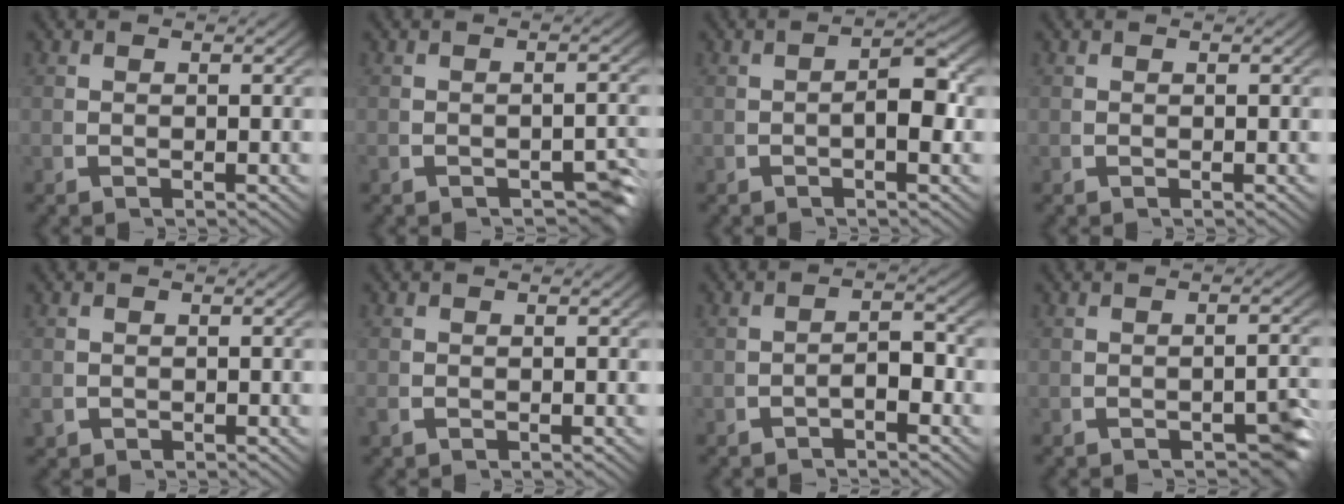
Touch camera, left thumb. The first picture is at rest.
{"total": 2.5, "force": [-1.9, 1.0, 1.2], "torque": [-0.006, -0.004, -0.027]}
{"total": 3.4, "force": [-0.3, 1.2, 3.2], "torque": [-0.047, 0.004, -0.007]}
{"total": 0.0}
{"total": 1.0, "force": [-0.3, 0.9, 0.2], "torque": [-0.012, -0.010, -0.001]}
{"total": 0.6, "force": [-0.3, 0.5, 0.2], "torque": [-0.010, -0.007, -0.003]}
{"total": 2.3, "force": [-1.3, 1.0, 1.6], "torque": [-0.030, -0.009, -0.017]}
{"total": 2.5, "force": [-1.7, 0.8, 1.6], "torque": [-0.013, 0.000, -0.024]}